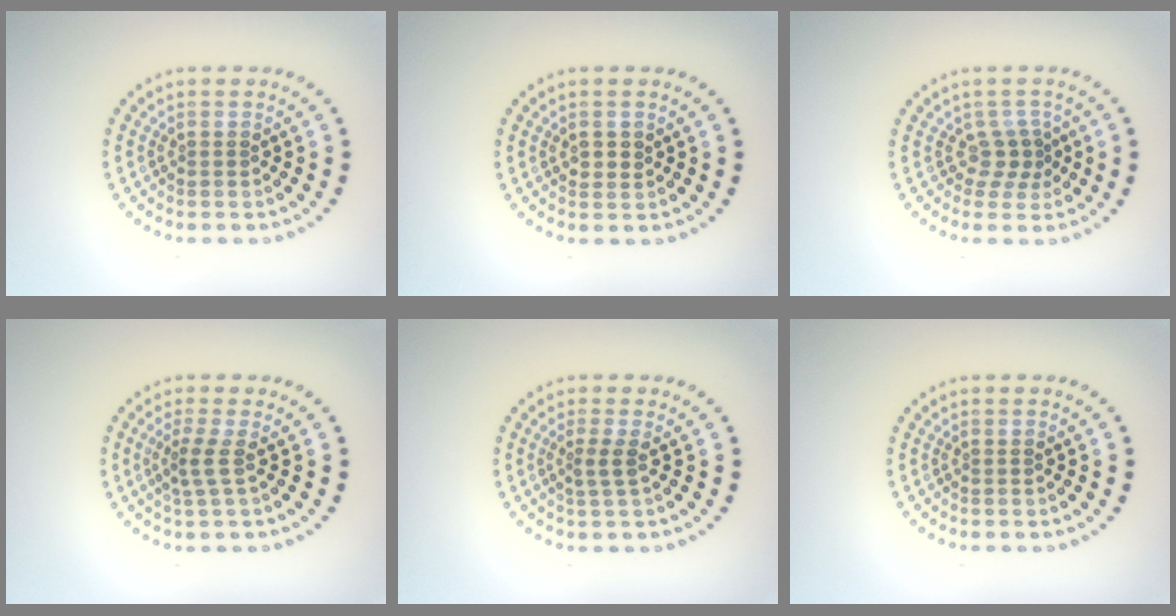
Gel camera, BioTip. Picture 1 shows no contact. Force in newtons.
{"total": 1.1, "press": 1.1, "slide": 0.3}
{"total": 2.1, "press": 1.5, "slide": 1.4}
{"total": 1.9, "press": 1.2, "slide": 1.5}
{"total": 1.4, "press": 0.9, "slide": 1.1}
{"total": 0.0}